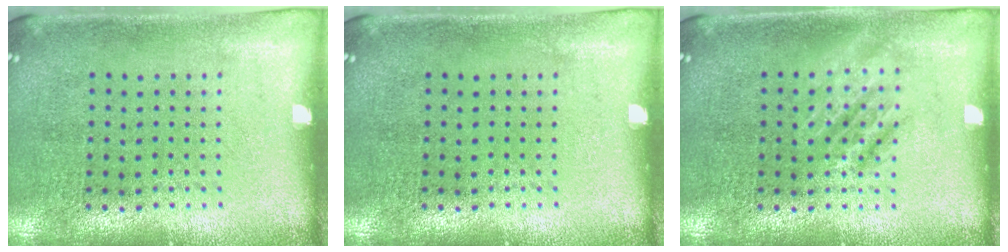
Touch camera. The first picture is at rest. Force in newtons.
{"total": 0.0}
{"total": 2.0, "press": 2.0, "slide": 0.3}